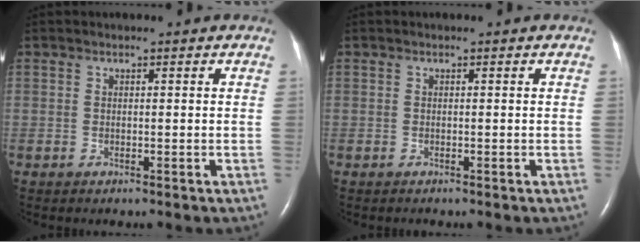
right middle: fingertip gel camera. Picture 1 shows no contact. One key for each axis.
{"total": 0.0}